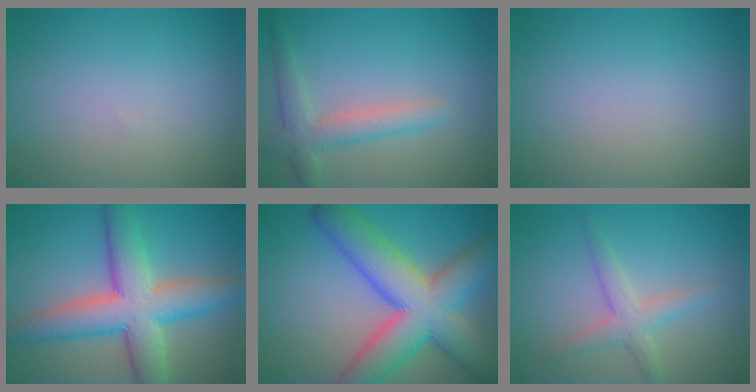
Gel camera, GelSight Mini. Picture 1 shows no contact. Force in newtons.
{"total": 3.4, "press": 3.4, "slide": 0.3}
{"total": 0.0}
{"total": 8.4, "press": 8.4, "slide": 0.4}
{"total": 11.4, "press": 11.4, "slide": 0.5}
{"total": 2.6, "press": 2.6, "slide": 0.1}